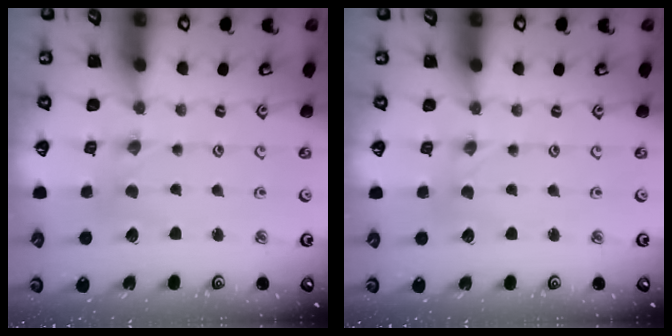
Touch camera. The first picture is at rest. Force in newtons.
{"total": 0.0}